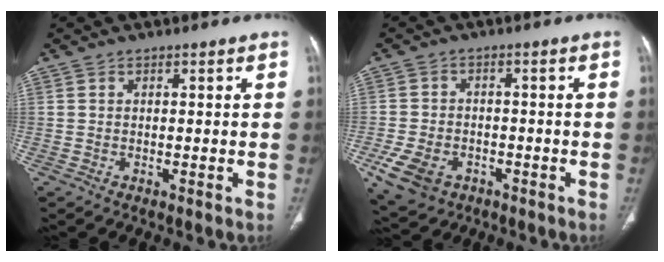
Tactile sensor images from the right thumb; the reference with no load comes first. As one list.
[{"total": 9.0, "force": [-4.1, 6.4, 4.9], "torque": [-0.098, 0.017, -0.062]}]